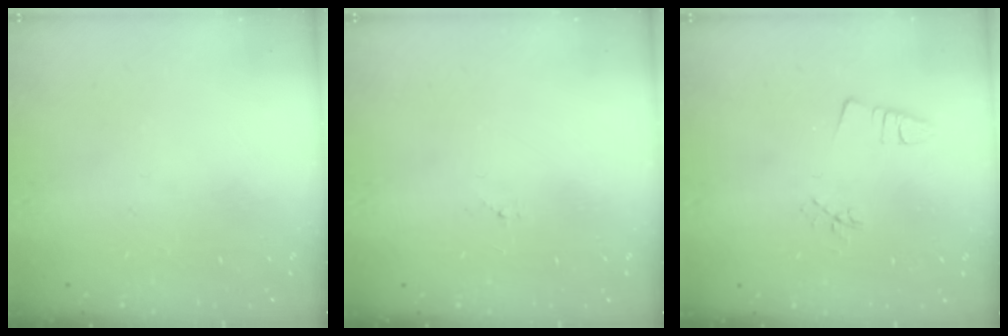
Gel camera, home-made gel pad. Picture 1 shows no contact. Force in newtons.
{"total": 3.3, "press": 3.3, "slide": 0.3}
{"total": 3.0, "press": 2.7, "slide": 1.4}